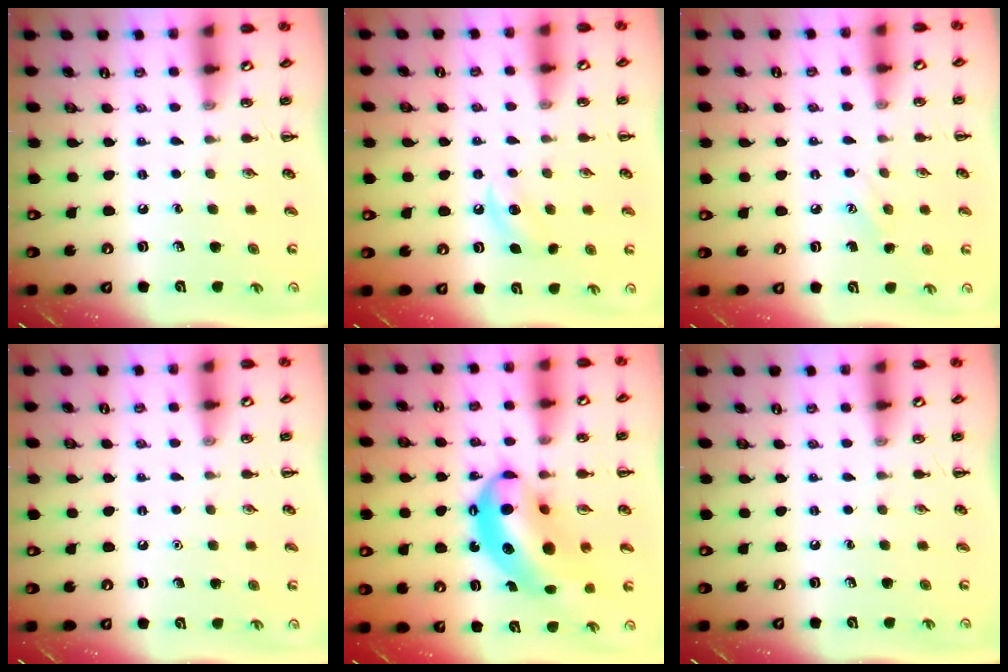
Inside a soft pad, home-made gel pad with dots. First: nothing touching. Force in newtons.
{"total": 6.4, "press": 6.2, "slide": 1.8}
{"total": 6.4, "press": 6.2, "slide": 1.7}
{"total": 1.5, "press": 1.5, "slide": 0.1}
{"total": 15.7, "press": 15.0, "slide": 4.4}
{"total": 0.0}